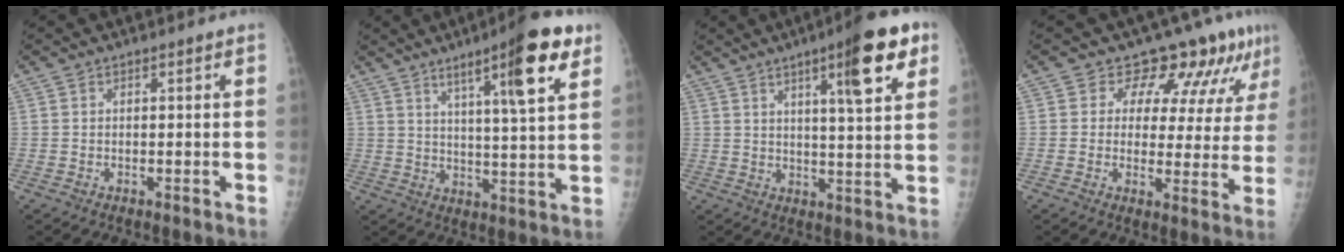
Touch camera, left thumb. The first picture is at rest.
{"total": 13.8, "force": [7.5, 1.7, 11.4], "torque": [-0.163, -0.032, 0.111]}
{"total": 13.4, "force": [6.6, 2.7, 11.3], "torque": [-0.145, -0.022, 0.091]}
{"total": 10.1, "force": [7.9, 4.8, 4.1], "torque": [-0.026, -0.047, 0.086]}